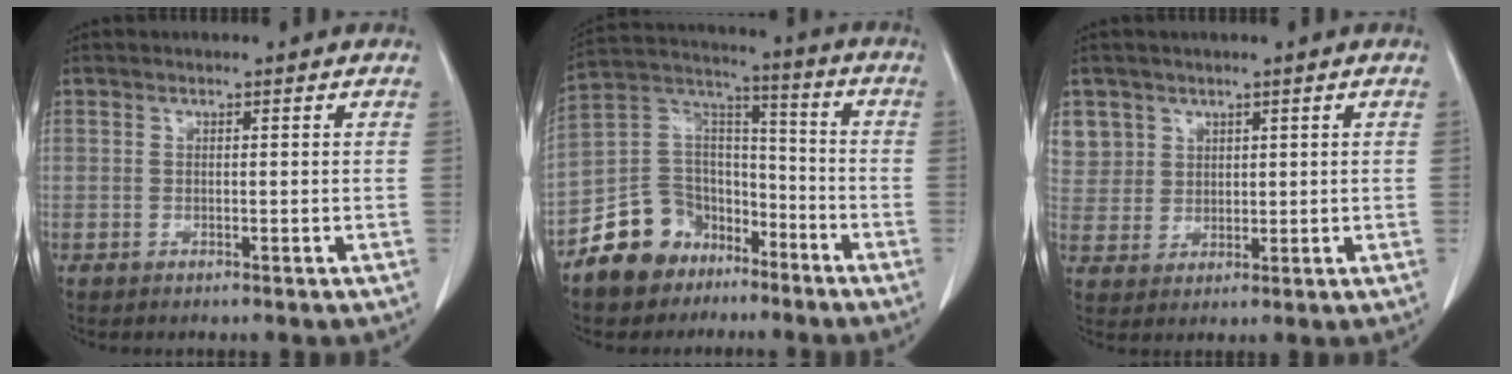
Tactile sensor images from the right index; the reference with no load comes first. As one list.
[{"total": 12.7, "force": [-8.1, 9.2, 3.0], "torque": [-0.063, 0.066, -0.144]}, {"total": 7.4, "force": [4.2, 6.1, 0.2], "torque": [-0.003, 0.007, 0.095]}]